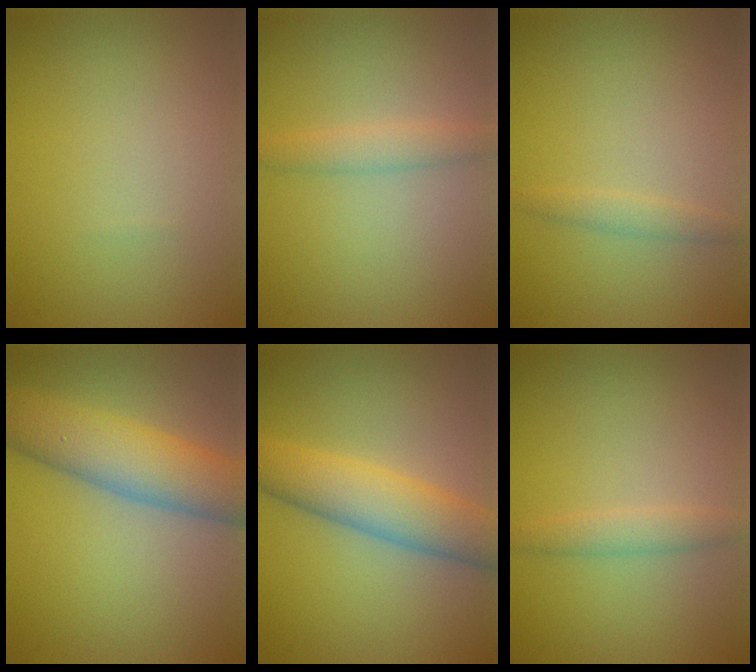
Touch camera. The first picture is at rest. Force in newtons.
{"total": 1.8, "press": 1.8, "slide": 0.1}
{"total": 1.2, "press": 1.2, "slide": 0.1}
{"total": 6.9, "press": 6.9, "slide": 0.2}
{"total": 5.9, "press": 5.8, "slide": 0.3}
{"total": 1.7, "press": 1.7, "slide": 0.1}